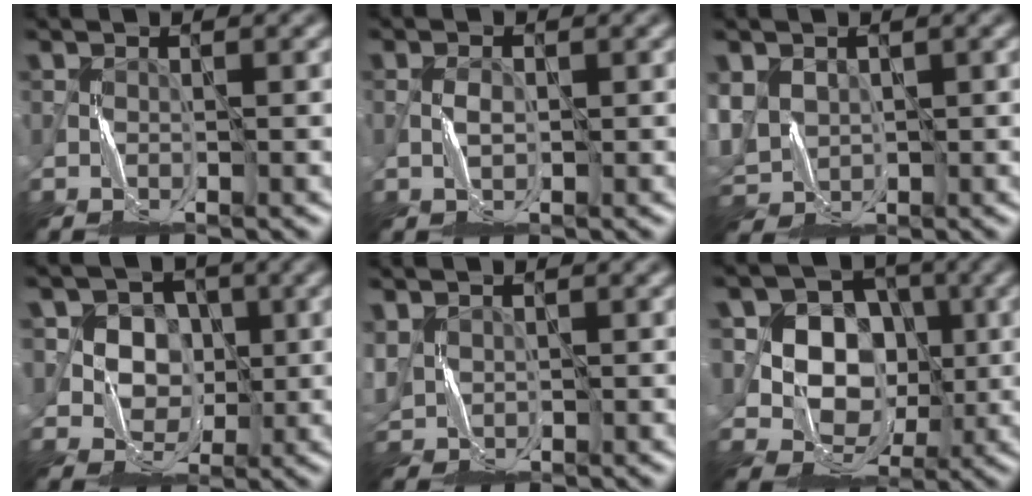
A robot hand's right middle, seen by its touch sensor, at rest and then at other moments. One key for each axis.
{"total": 0.7, "fx": -0.4, "fy": 0.4, "fz": 0.3, "tx": -0.008, "ty": 0.004, "tz": -0.007}
{"total": 4.1, "fx": 1.0, "fy": 3.4, "fz": 2.0, "tx": -0.070, "ty": 0.001, "tz": 0.027}
{"total": 6.6, "fx": 1.4, "fy": 5.9, "fz": 2.7, "tx": -0.042, "ty": 0.014, "tz": 0.020}
{"total": 2.3, "fx": 0.9, "fy": 1.8, "fz": 1.1, "tx": -0.040, "ty": 0.003, "tz": 0.025}
{"total": 8.3, "fx": 0.8, "fy": 7.3, "fz": 4.0, "tx": -0.064, "ty": 0.021, "tz": 0.003}